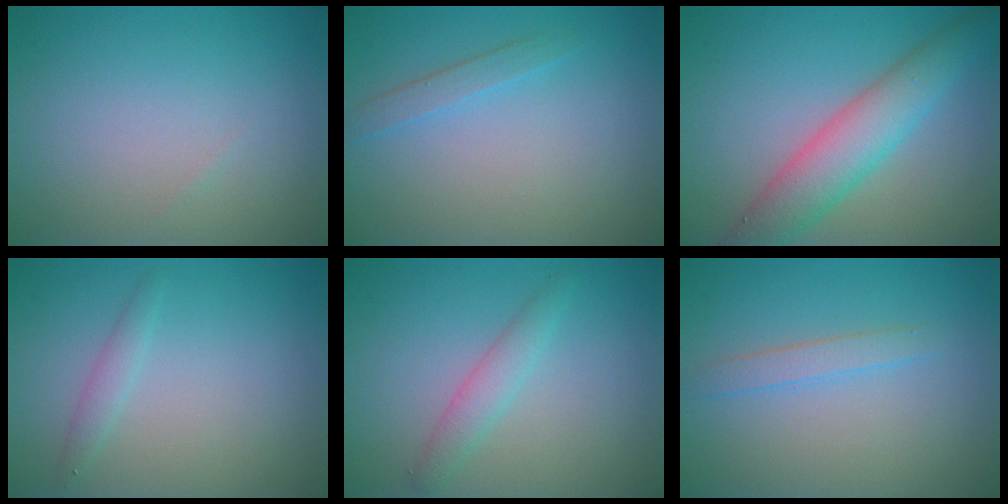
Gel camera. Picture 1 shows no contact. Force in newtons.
{"total": 1.4, "press": 1.4, "slide": 0.0}
{"total": 5.6, "press": 5.6, "slide": 0.1}
{"total": 1.2, "press": 1.2, "slide": 0.0}
{"total": 2.0, "press": 2.0, "slide": 0.1}
{"total": 1.5, "press": 1.5, "slide": 0.0}